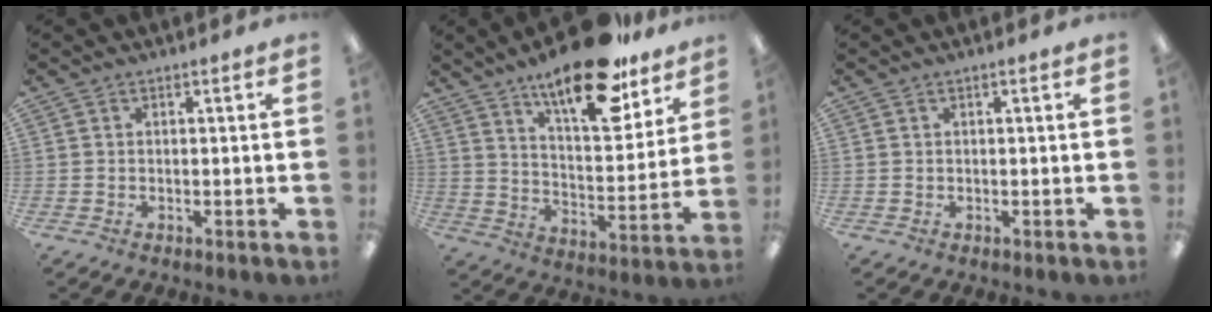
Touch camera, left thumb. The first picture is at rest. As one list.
[{"total": 20.4, "force": [15.2, 6.7, 11.8], "torque": [-0.179, -0.096, 0.254]}, {"total": 0.0}]